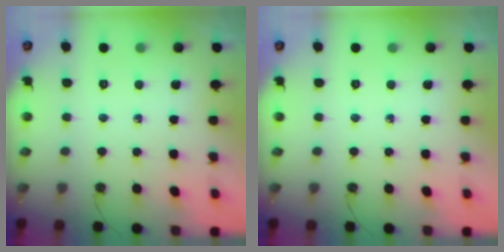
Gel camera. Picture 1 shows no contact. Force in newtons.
{"total": 0.0}